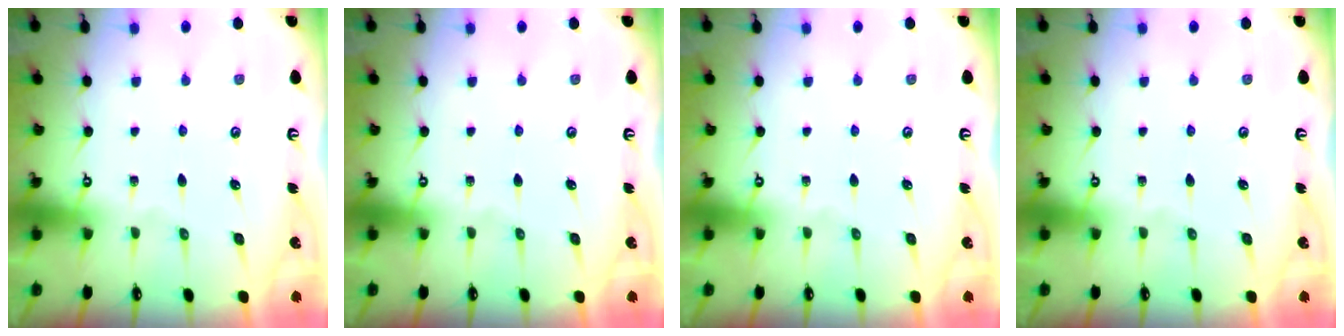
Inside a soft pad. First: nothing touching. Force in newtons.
{"total": 0.0}
{"total": 0.0}
{"total": 0.0}